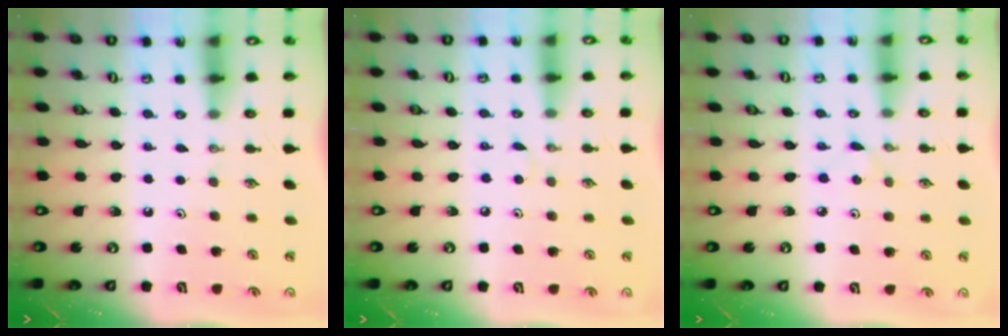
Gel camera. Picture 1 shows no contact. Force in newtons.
{"total": 2.1, "press": 2.1, "slide": 0.3}
{"total": 2.9, "press": 2.9, "slide": 0.4}